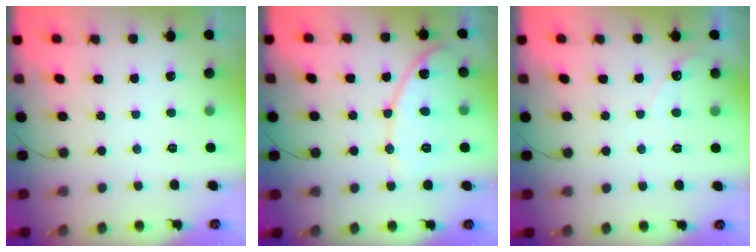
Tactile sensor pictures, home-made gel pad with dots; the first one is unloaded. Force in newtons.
{"total": 12.2, "press": 12.1, "slide": 1.0}
{"total": 2.8, "press": 2.8, "slide": 0.1}